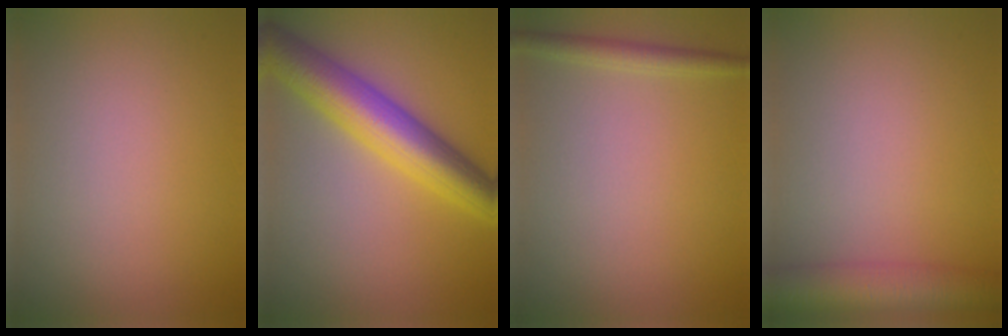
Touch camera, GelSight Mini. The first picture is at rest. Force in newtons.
{"total": 8.0, "press": 8.0, "slide": 0.2}
{"total": 1.8, "press": 1.8, "slide": 0.1}
{"total": 5.6, "press": 5.6, "slide": 0.3}